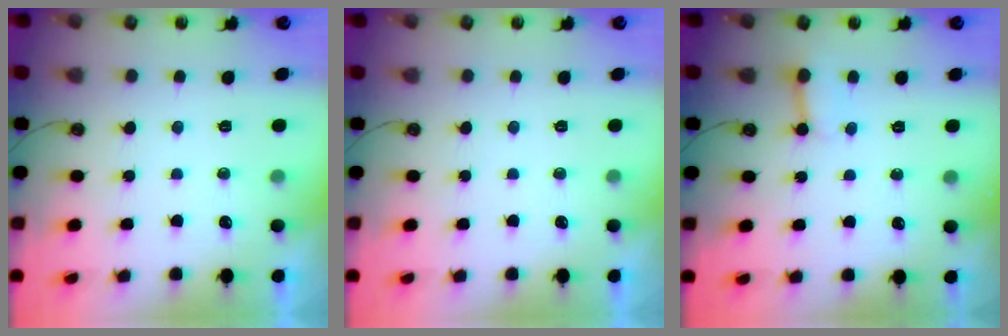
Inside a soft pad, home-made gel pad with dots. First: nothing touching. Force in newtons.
{"total": 0.0}
{"total": 2.9, "press": 2.9, "slide": 0.4}